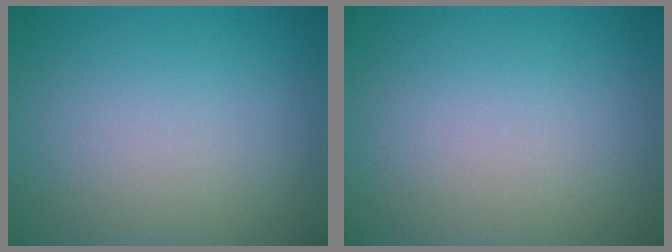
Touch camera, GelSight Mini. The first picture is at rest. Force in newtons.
{"total": 0.0}